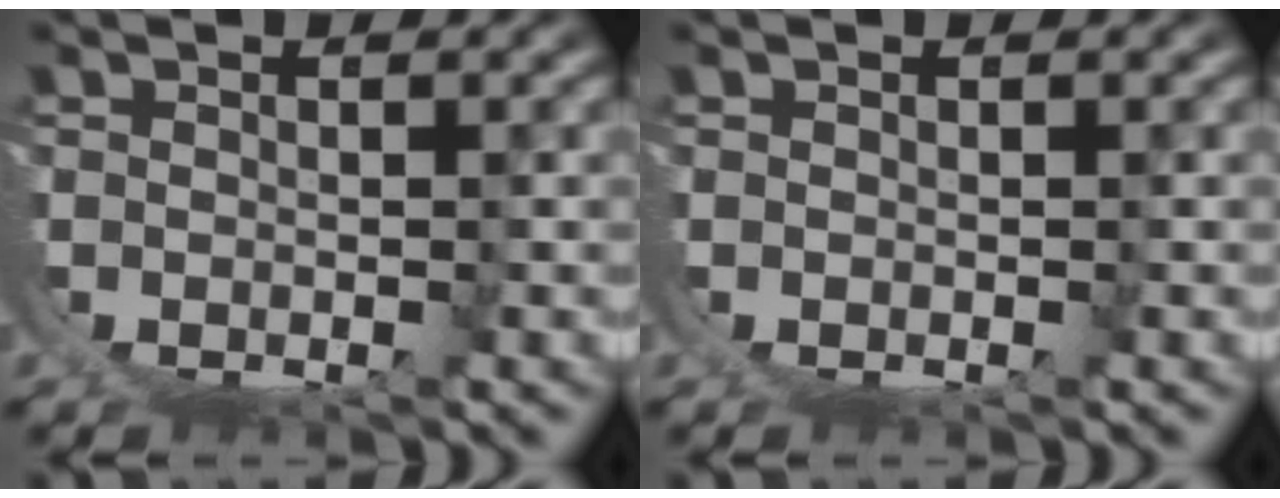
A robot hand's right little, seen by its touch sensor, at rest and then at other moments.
{"total": 0.0}